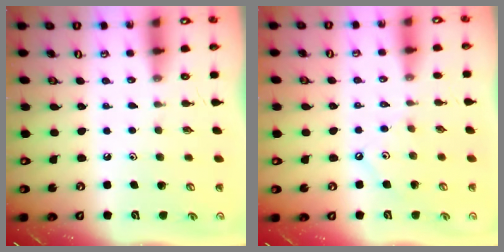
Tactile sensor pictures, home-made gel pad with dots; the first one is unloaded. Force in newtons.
{"total": 2.3, "press": 2.3, "slide": 0.2}